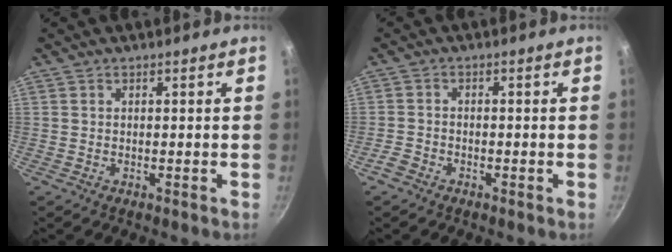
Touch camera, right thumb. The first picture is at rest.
{"total": 2.4, "force": [-1.8, 1.4, 0.9], "torque": [-0.027, 0.015, -0.038]}